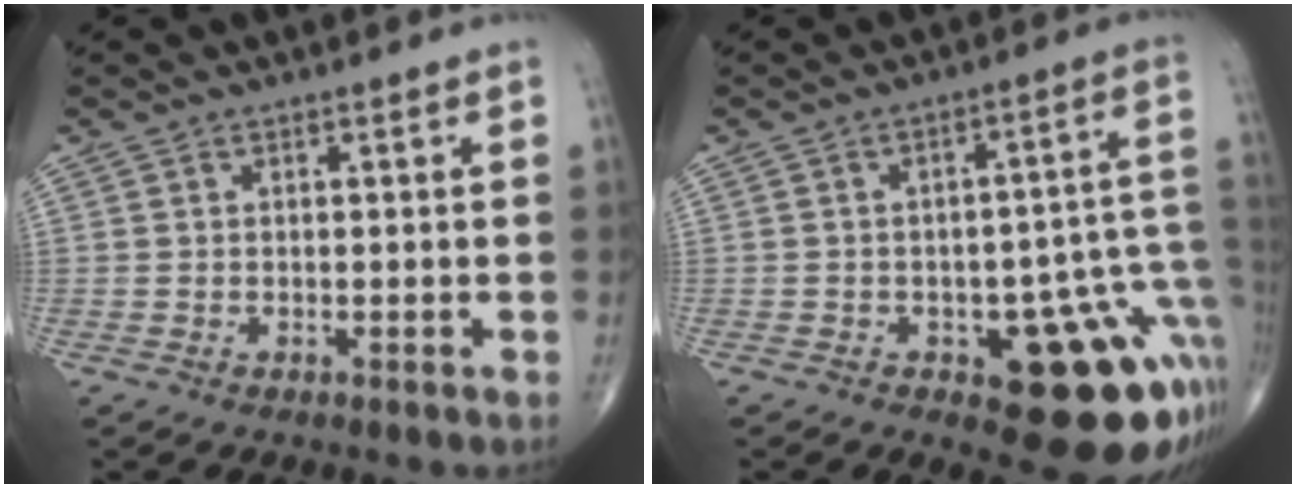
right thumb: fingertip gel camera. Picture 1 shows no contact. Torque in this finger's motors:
{"motor_torque": [2.24, 1.79, 0.52, -0.73, 0.26]}